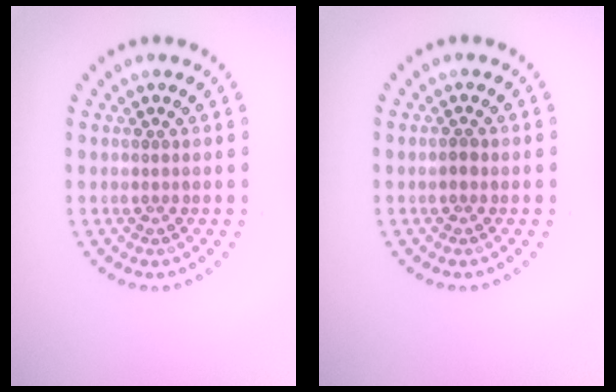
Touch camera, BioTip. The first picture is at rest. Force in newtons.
{"total": 0.7, "press": 0.7, "slide": 0.1}